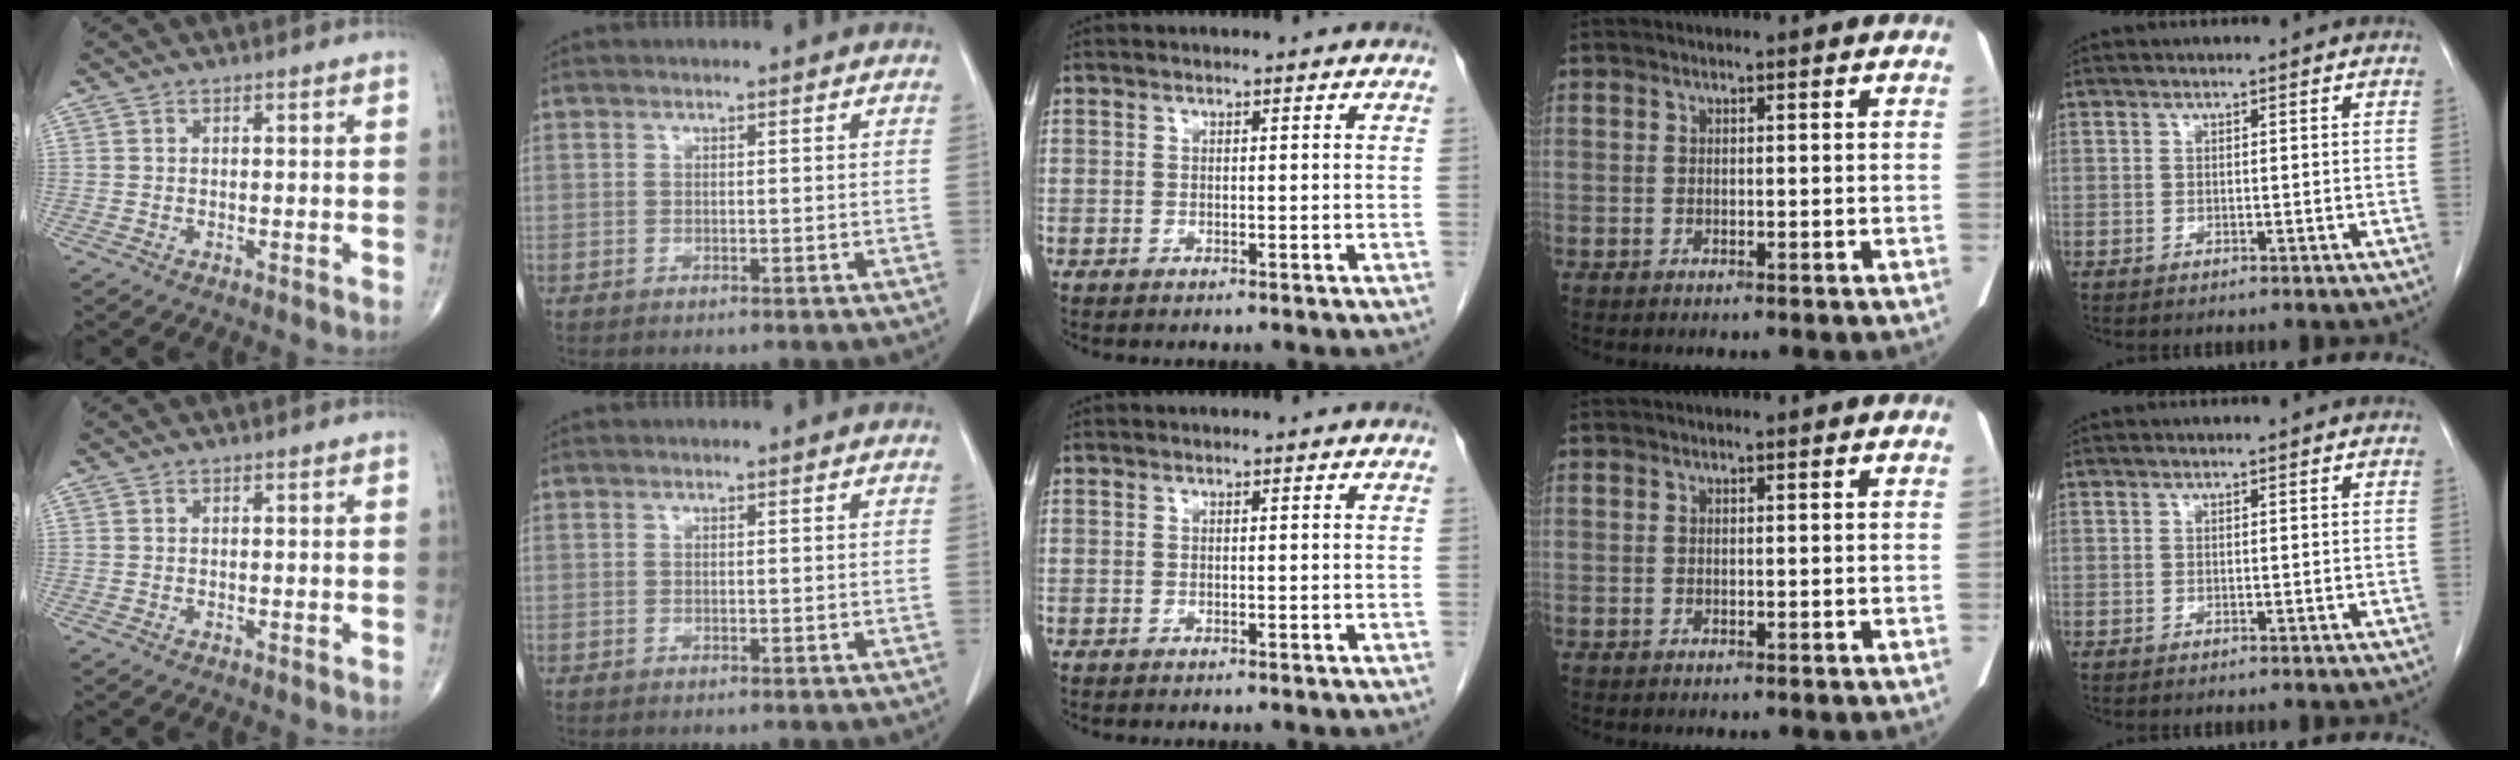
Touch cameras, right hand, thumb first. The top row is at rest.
{}